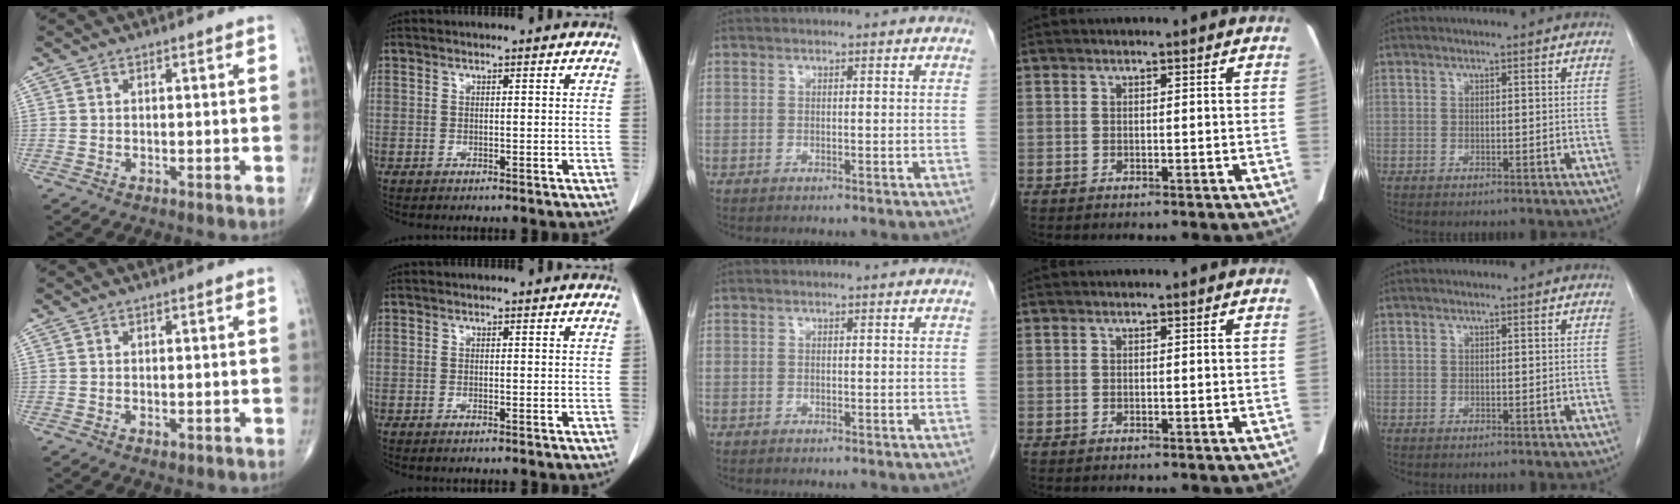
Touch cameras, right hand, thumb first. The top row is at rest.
{"thumb": {"total": 0.6, "force": [-0.1, 0.3, 0.5], "torque": [-0.004, -0.001, -0.002]}, "index": {"total": 0.6, "force": [-0.4, 0.0, 0.4], "torque": [-0.012, -0.003, -0.003]}}